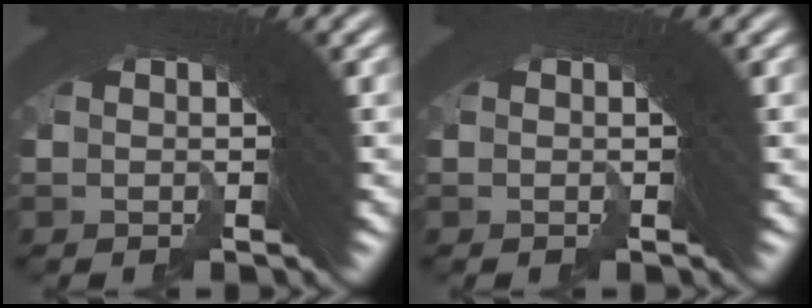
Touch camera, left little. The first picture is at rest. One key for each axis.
{"total": 0.0}